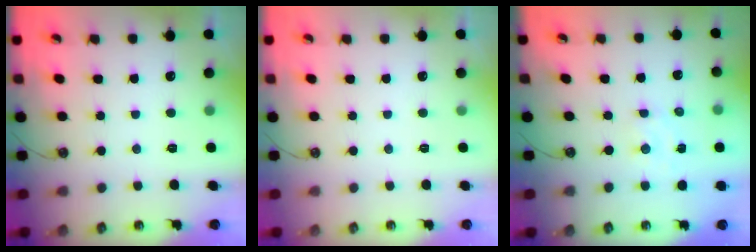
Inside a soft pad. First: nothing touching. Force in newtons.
{"total": 0.0}
{"total": 2.3, "press": 2.3, "slide": 0.3}